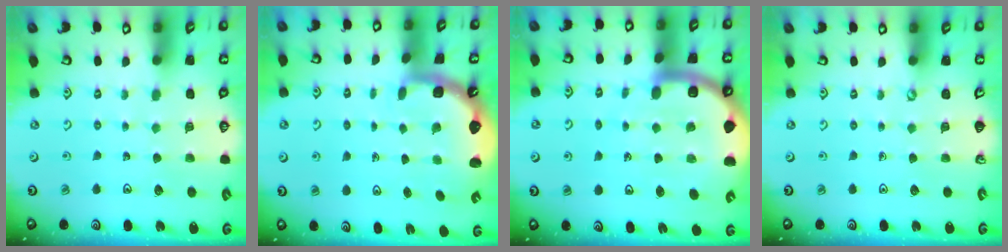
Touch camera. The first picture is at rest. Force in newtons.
{"total": 2.7, "press": 1.5, "slide": 2.2}
{"total": 10.2, "press": 10.2, "slide": 1.2}
{"total": 0.0}